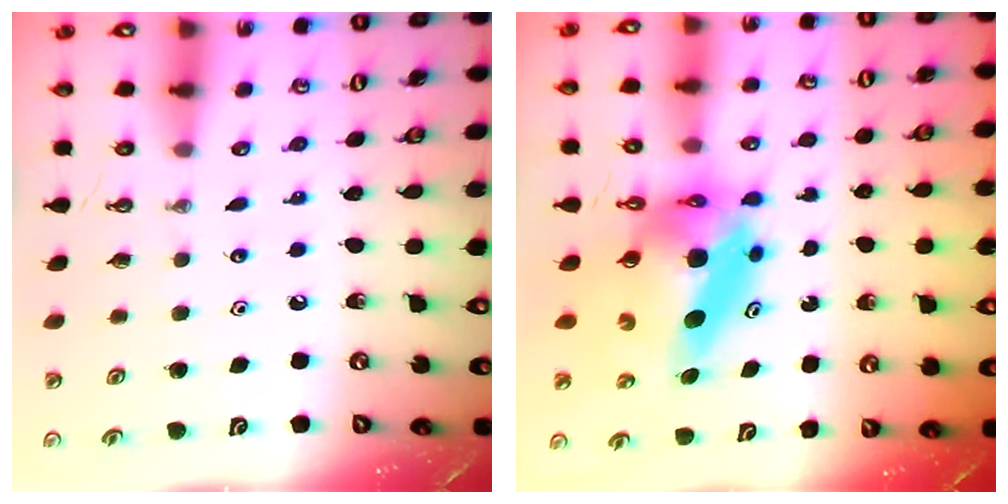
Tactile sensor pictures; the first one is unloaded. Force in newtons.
{"total": 9.2, "press": 9.2, "slide": 0.9}